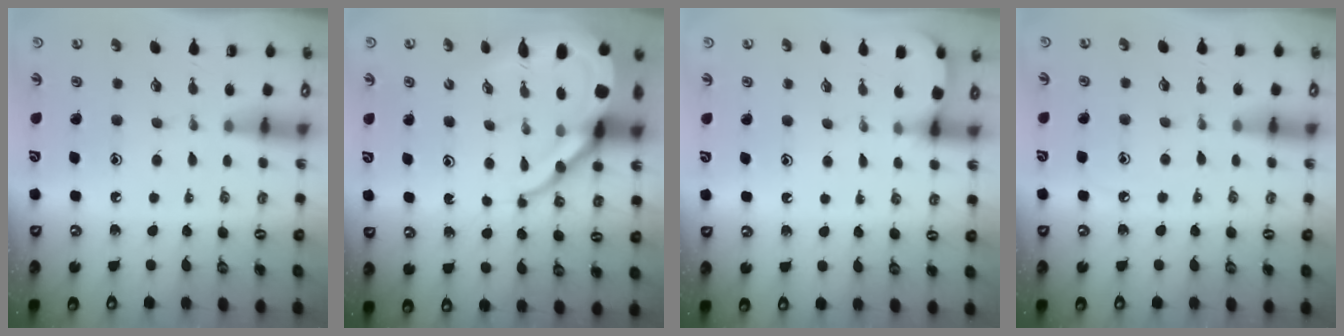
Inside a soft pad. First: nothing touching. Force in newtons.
{"total": 12.0, "press": 11.9, "slide": 1.2}
{"total": 3.3, "press": 3.3, "slide": 0.3}
{"total": 5.3, "press": 5.2, "slide": 0.7}